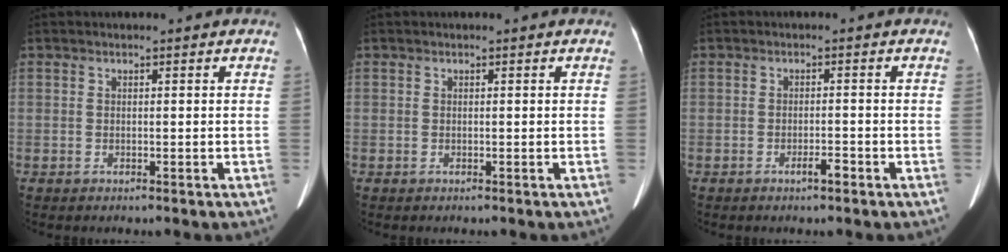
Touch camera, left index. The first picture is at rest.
{"total": 0.0}
{"total": 1.8, "force": [-1.2, 0.3, 1.3], "torque": [-0.022, 0.000, -0.019]}